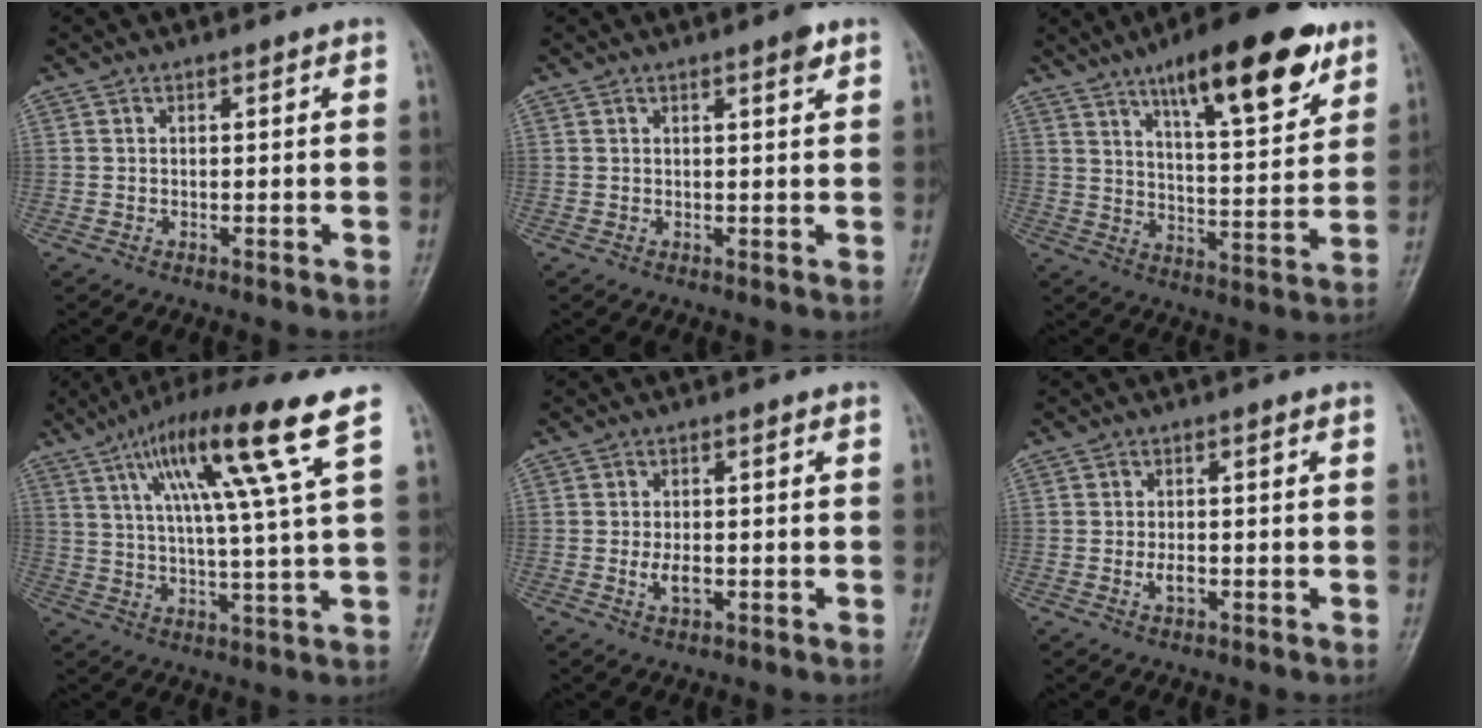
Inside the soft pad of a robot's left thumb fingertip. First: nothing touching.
{"total": 2.0, "force": [1.3, 0.3, 1.5], "torque": [-0.022, -0.006, 0.016]}
{"total": 19.0, "force": [11.4, 5.7, 14.1], "torque": [-0.177, -0.051, 0.176]}
{"total": 16.2, "force": [7.8, 0.5, 14.2], "torque": [-0.244, -0.013, 0.128]}
{"total": 3.0, "force": [-0.6, 1.5, 2.5], "torque": [-0.046, -0.002, -0.010]}
{"total": 2.2, "force": [-0.6, 1.2, 1.8], "torque": [-0.031, 0.003, -0.011]}